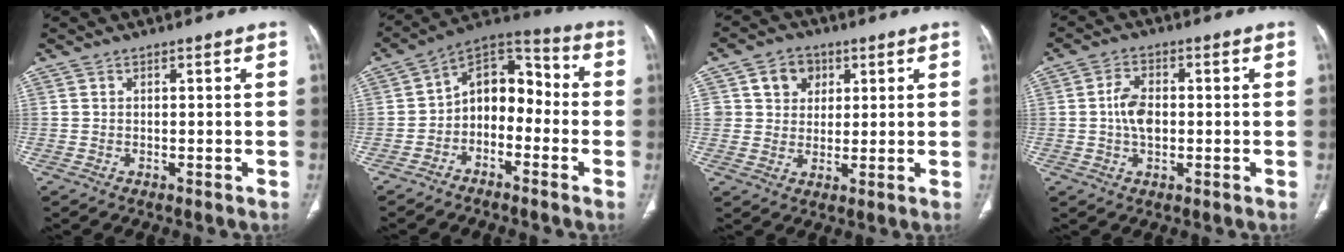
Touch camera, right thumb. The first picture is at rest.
{"total": 11.3, "force": [-2.8, 7.9, 7.6], "torque": [-0.081, 0.063, -0.065]}
{"total": 6.7, "force": [2.5, 5.8, 2.3], "torque": [-0.003, -0.004, 0.039]}
{"total": 5.5, "force": [-0.2, 3.4, 4.3], "torque": [-0.076, 0.008, -0.008]}